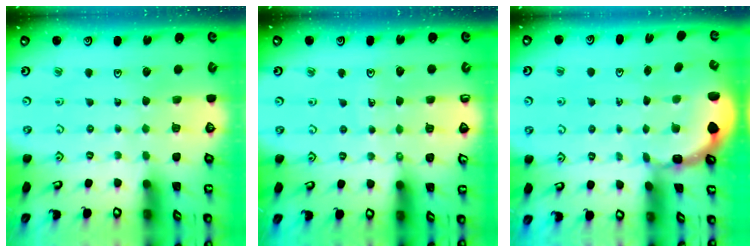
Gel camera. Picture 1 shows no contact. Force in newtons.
{"total": 6.2, "press": 5.9, "slide": 1.7}
{"total": 2.6, "press": 2.4, "slide": 0.9}